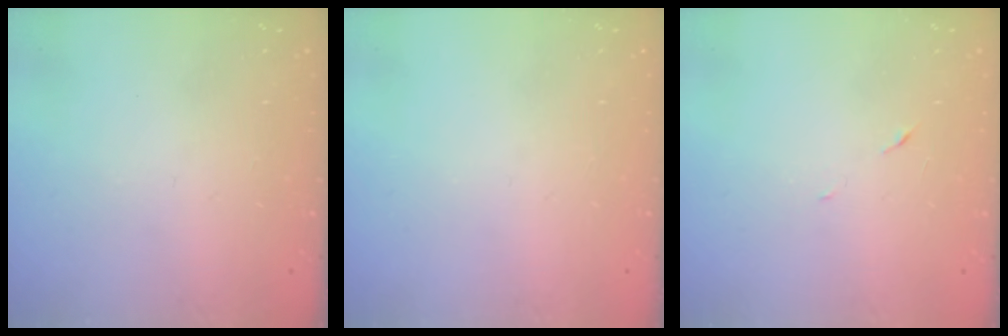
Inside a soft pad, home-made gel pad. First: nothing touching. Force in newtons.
{"total": 0.0}
{"total": 5.0, "press": 4.8, "slide": 1.4}